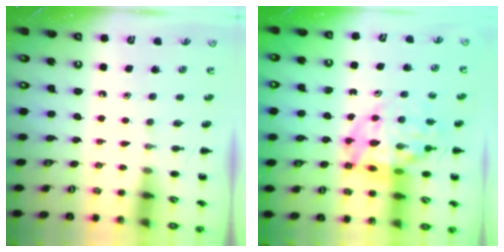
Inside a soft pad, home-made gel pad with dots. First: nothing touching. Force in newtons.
{"total": 17.0, "press": 16.6, "slide": 4.0}